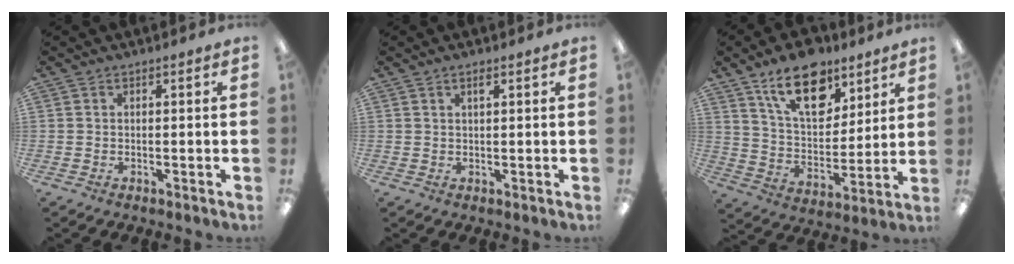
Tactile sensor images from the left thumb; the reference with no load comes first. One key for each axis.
{"total": 1.5, "fx": 1.0, "fy": 0.4, "fz": 1.0, "tx": -0.022, "ty": 0.002, "tz": 0.018}
{"total": 17.8, "fx": 11.6, "fy": 9.2, "fz": 9.8, "tx": -0.149, "ty": -0.057, "tz": 0.202}